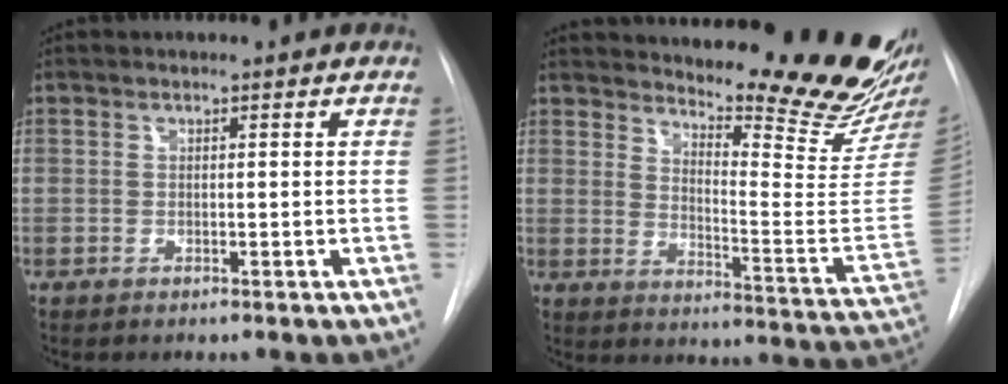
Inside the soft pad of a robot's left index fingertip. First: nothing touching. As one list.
[{"total": 21.8, "force": [20.0, 0.4, 8.7], "torque": [-0.129, -0.136, 0.252]}]